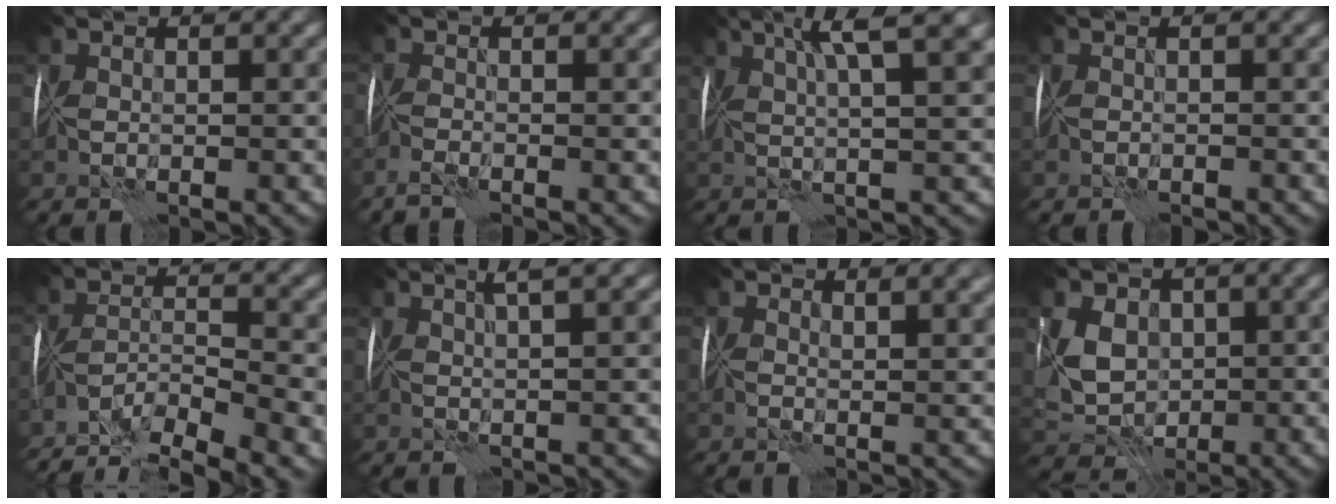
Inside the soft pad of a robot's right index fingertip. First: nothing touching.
{"total": 2.4, "force": [-2.0, -1.3, 0.0], "torque": [0.002, -0.007, -0.044]}
{"total": 5.8, "force": [2.9, 0.2, 5.0], "torque": [-0.070, 0.013, 0.044]}
{"total": 1.5, "force": [-1.4, -0.5, -0.3], "torque": [0.012, -0.012, -0.025]}
{"total": 6.4, "force": [-5.6, -0.3, 3.0], "torque": [-0.035, -0.011, -0.104]}
{"total": 3.0, "force": [1.7, -0.7, 2.4], "torque": [-0.031, 0.002, 0.030]}
{"total": 2.9, "force": [2.1, 0.3, 1.9], "torque": [-0.024, -0.002, 0.039]}
{"total": 3.9, "force": [0.4, 2.9, 2.7], "torque": [-0.052, -0.002, 0.007]}